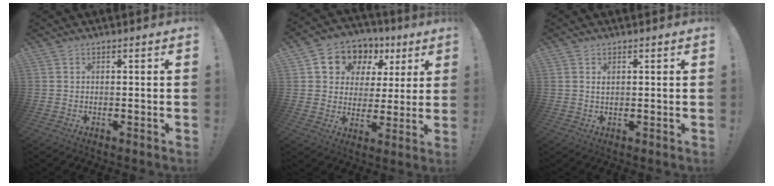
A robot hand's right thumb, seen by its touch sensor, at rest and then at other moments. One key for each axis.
{"total": 10.4, "fx": 4.8, "fy": 8.4, "fz": 3.8, "tx": -0.063, "ty": -0.029, "tz": 0.094}
{"total": 1.0, "fx": 0.5, "fy": 0.6, "fz": 0.7, "tx": -0.009, "ty": -0.001, "tz": 0.008}